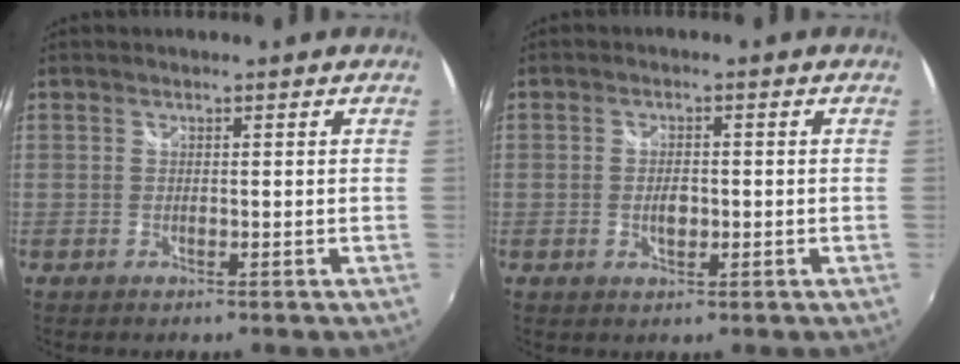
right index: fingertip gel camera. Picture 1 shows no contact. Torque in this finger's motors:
{"motor_torque": [-0.01, 0.04, 0.03, 0.01]}